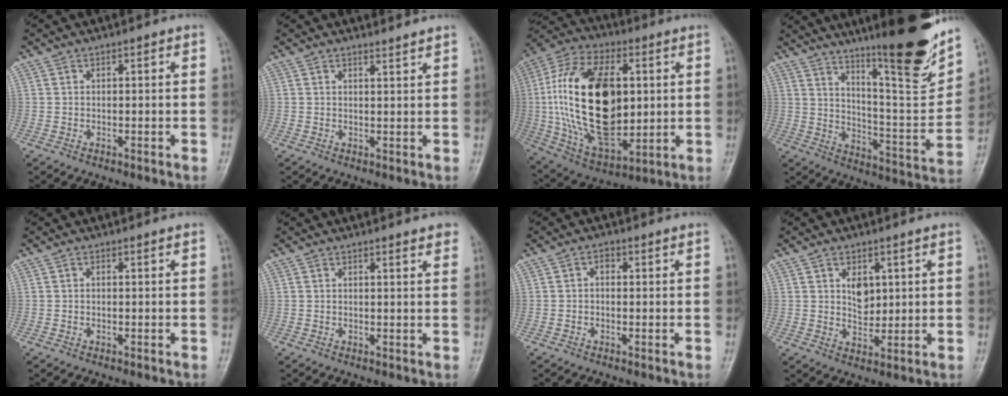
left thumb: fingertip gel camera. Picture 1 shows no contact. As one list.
[{"total": 1.6, "force": [1.5, -0.3, 0.2], "torque": [-0.002, -0.018, 0.024]}, {"total": 27.1, "force": [2.5, 15.3, 22.2], "torque": [-0.406, -0.009, 0.050]}, {"total": 22.2, "force": [15.6, 3.0, 15.6], "torque": [-0.205, -0.091, 0.244]}, {"total": 0.0}, {"total": 2.8, "force": [2.4, 0.4, 1.3], "torque": [-0.011, -0.009, 0.021]}, {"total": 1.4, "force": [0.2, 0.9, 1.0], "torque": [-0.004, 0.005, -0.002]}, {"total": 4.8, "force": [1.7, 3.0, 3.3], "torque": [-0.037, -0.015, 0.032]}]